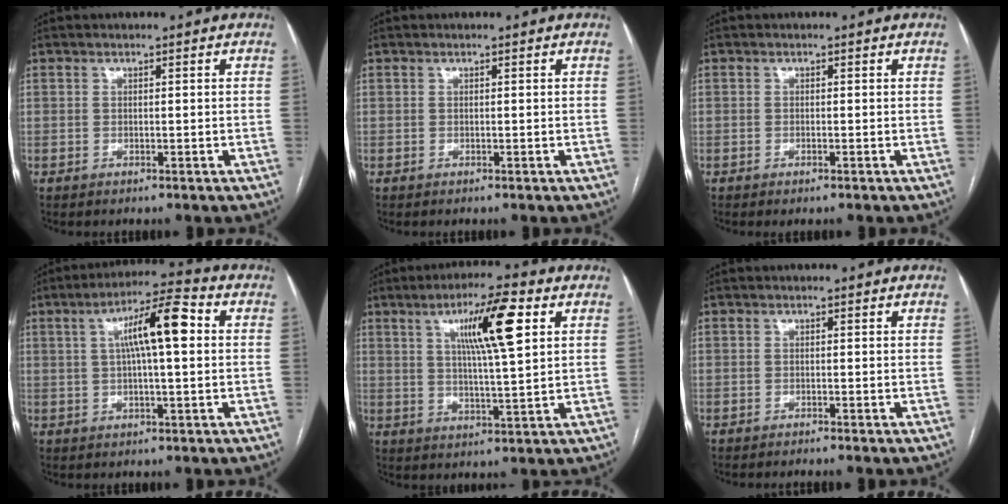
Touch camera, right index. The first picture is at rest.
{"total": 0.0}
{"total": 0.5, "force": [-0.4, 0.0, 0.4], "torque": [-0.004, 0.000, -0.005]}
{"total": 10.0, "force": [1.9, 1.4, 9.7], "torque": [-0.165, 0.027, 0.028]}
{"total": 11.1, "force": [4.2, 0.8, 10.2], "torque": [-0.170, 0.008, 0.066]}
{"total": 0.7, "force": [-0.6, -0.3, 0.3], "torque": [-0.002, 0.003, -0.013]}